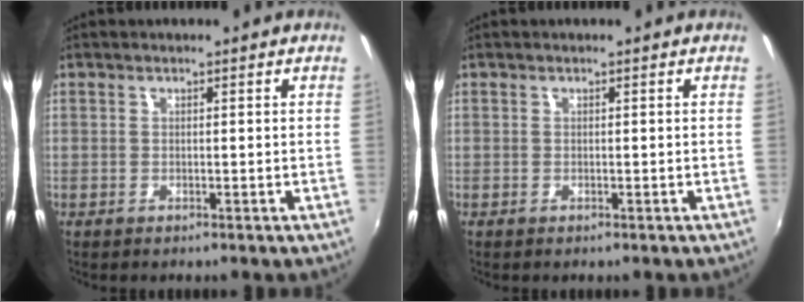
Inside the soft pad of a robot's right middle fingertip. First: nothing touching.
{"total": 0.0}